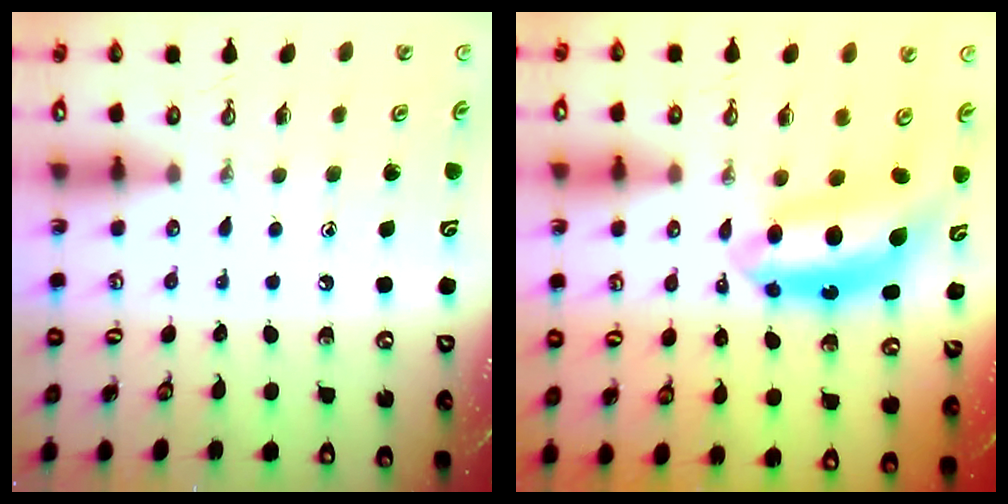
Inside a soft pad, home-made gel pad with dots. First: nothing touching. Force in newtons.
{"total": 6.8, "press": 6.8, "slide": 0.6}